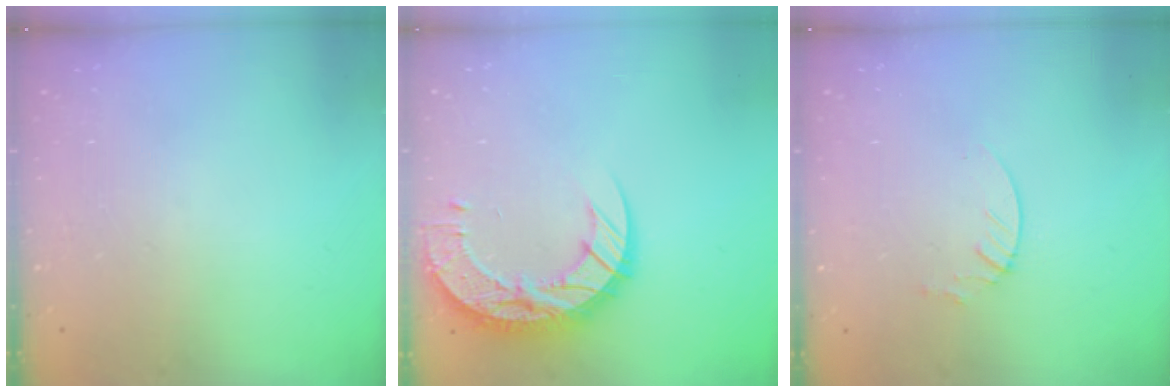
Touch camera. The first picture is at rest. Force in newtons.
{"total": 18.1, "press": 18.0, "slide": 1.4}
{"total": 1.9, "press": 1.9, "slide": 0.2}